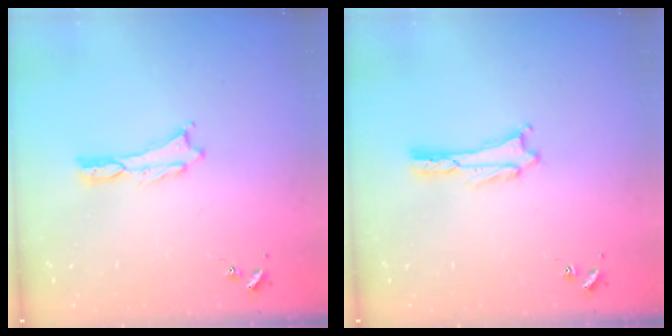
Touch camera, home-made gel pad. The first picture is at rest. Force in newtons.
{"total": 1.6, "press": 1.6, "slide": 0.2}